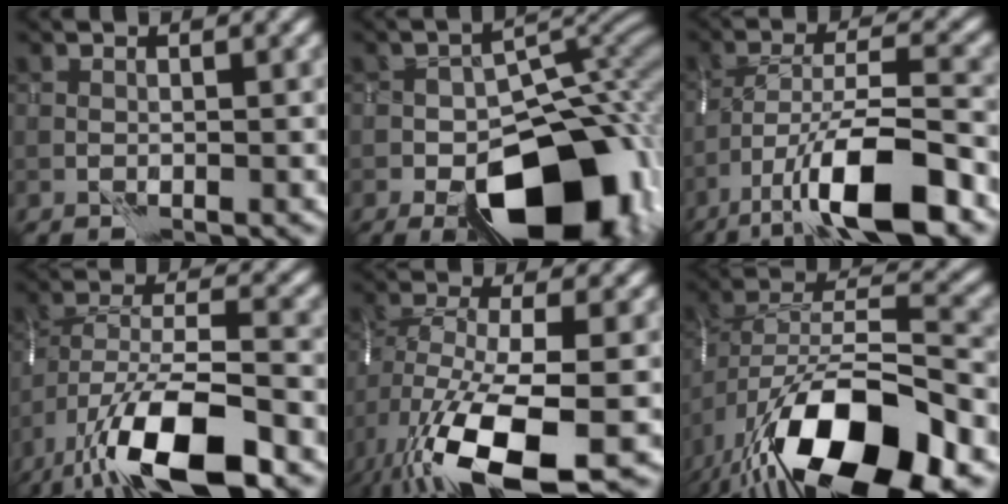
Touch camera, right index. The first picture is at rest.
{"total": 14.2, "force": [-6.6, 7.9, 9.8], "torque": [-0.100, -0.004, -0.102]}
{"total": 9.8, "force": [-6.1, 1.9, 7.4], "torque": [-0.122, 0.008, -0.110]}
{"total": 11.8, "force": [-7.2, 3.6, 8.6], "torque": [-0.163, -0.010, -0.135]}
{"total": 12.8, "force": [-6.1, 4.4, 10.3], "torque": [-0.210, -0.024, -0.110]}
{"total": 15.4, "force": [-8.1, 6.6, 11.4], "torque": [-0.197, -0.010, -0.137]}